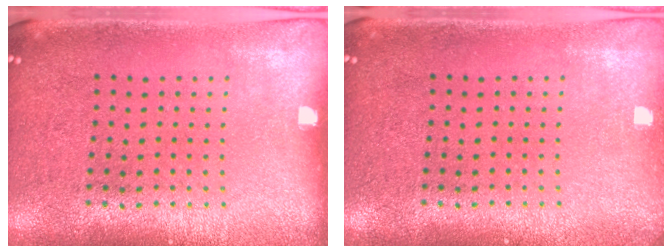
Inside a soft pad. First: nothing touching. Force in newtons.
{"total": 0.7, "press": 0.7, "slide": 0.0}